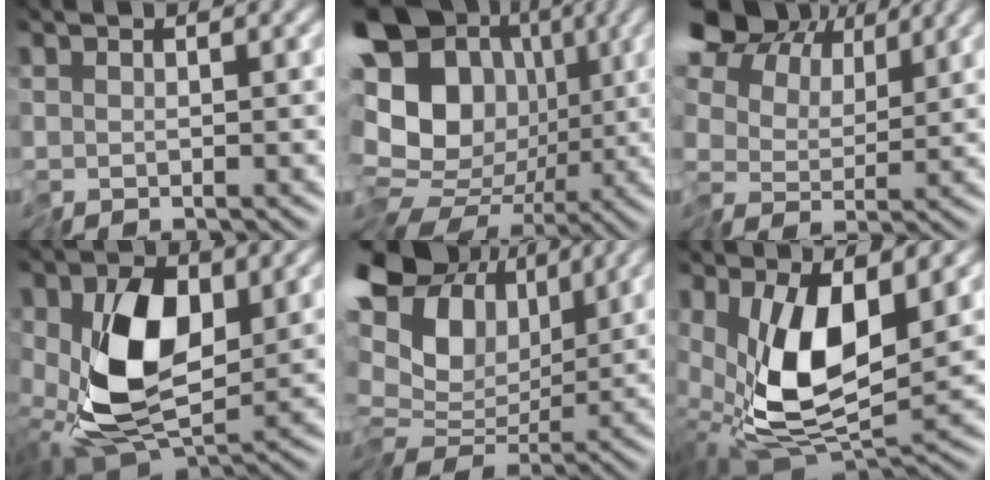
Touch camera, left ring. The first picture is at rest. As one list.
[{"total": 19.9, "force": [1.4, 17.0, 10.2], "torque": [-0.189, 0.029, -0.015]}, {"total": 11.0, "force": [5.2, 7.6, 6.0], "torque": [-0.144, 0.042, 0.071]}, {"total": 8.7, "force": [0.1, 4.8, 7.2], "torque": [-0.154, -0.017, 0.006]}, {"total": 12.2, "force": [2.4, 8.8, 8.2], "torque": [-0.133, 0.015, 0.047]}, {"total": 8.8, "force": [1.1, 3.5, 8.0], "torque": [-0.165, -0.016, 0.019]}]